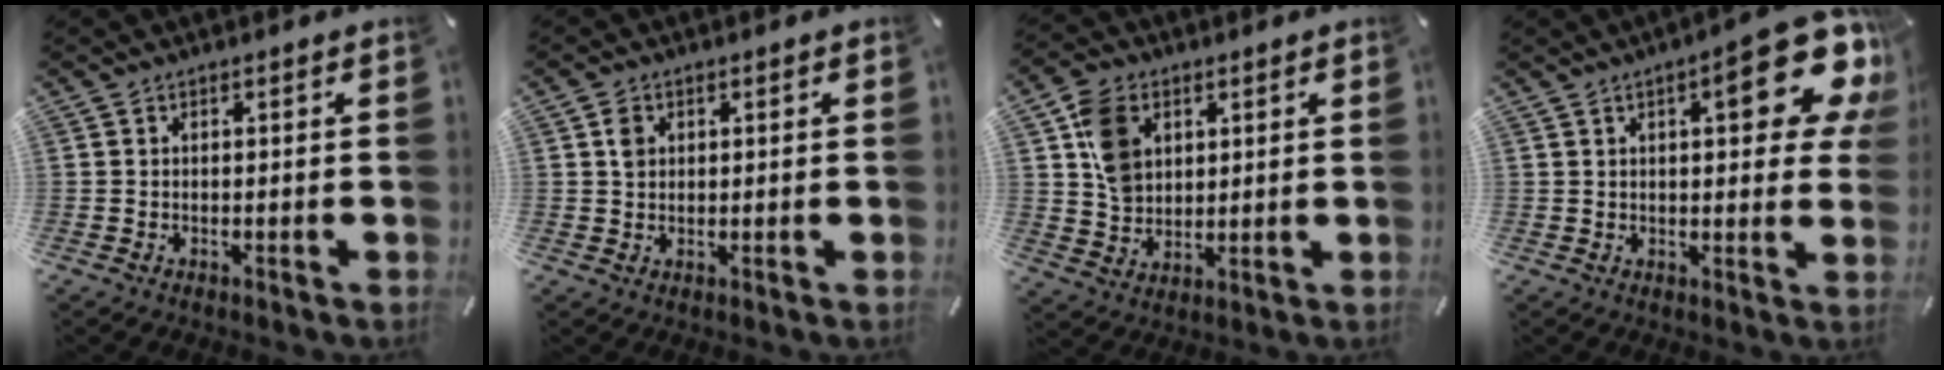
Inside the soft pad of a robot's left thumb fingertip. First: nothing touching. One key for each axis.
{"total": 2.4, "fx": 0.7, "fy": 2.1, "fz": 0.9, "tx": -0.007, "ty": 0.001, "tz": 0.008}
{"total": 9.4, "fx": 3.2, "fy": 7.7, "fz": 4.3, "tx": -0.086, "ty": 0.009, "tz": 0.062}
{"total": 16.9, "fx": 6.7, "fy": 5.8, "fz": 14.4, "tx": -0.179, "ty": -0.030, "tz": 0.101}